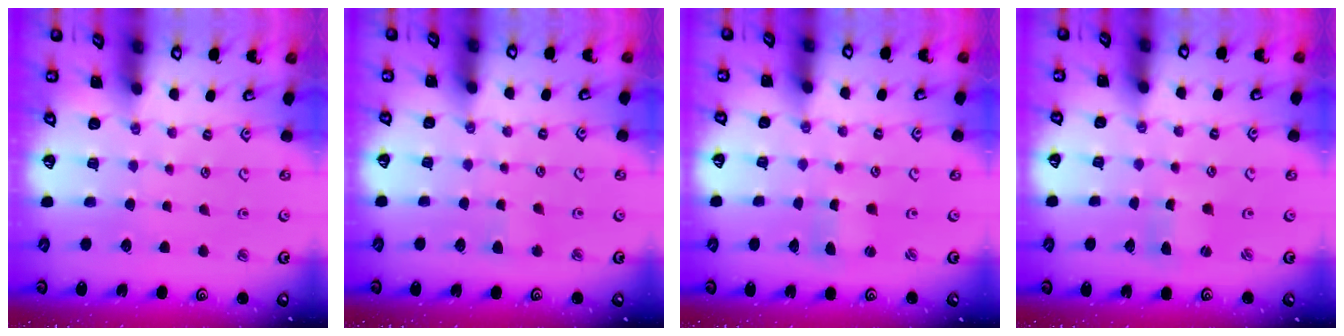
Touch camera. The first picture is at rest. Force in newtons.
{"total": 1.9, "press": 1.9, "slide": 0.5}
{"total": 1.6, "press": 1.5, "slide": 0.4}
{"total": 1.5, "press": 1.4, "slide": 0.3}